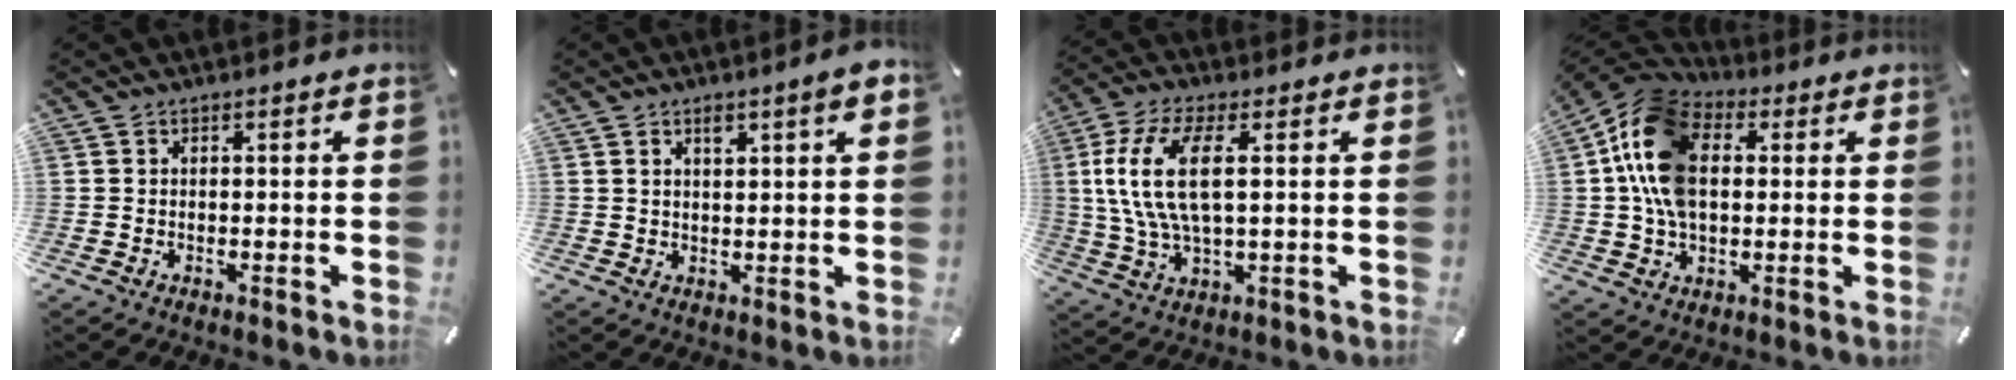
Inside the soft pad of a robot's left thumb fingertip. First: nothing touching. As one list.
[{"total": 3.9, "force": [2.1, 0.9, 3.2], "torque": [-0.057, 0.000, 0.033]}, {"total": 13.4, "force": [2.8, 5.7, 11.7], "torque": [-0.265, -0.007, 0.045]}, {"total": 16.1, "force": [1.9, 11.4, 11.3], "torque": [-0.256, 0.013, 0.036]}]